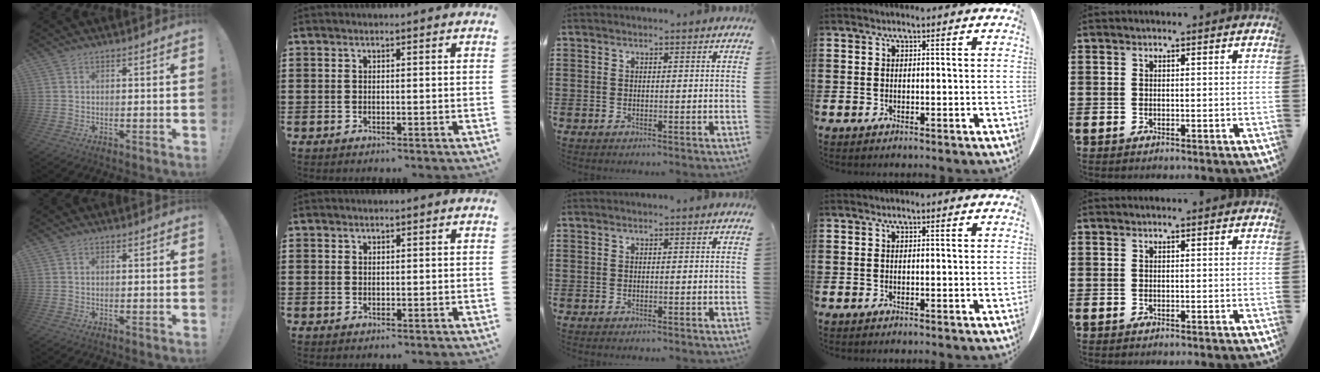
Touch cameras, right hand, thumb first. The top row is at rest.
{"thumb": {"total": 0.6, "force": [0.0, 0.4, 0.4], "torque": [0.000, -0.001, -0.002]}, "index": {"total": 0.5, "force": [0.4, 0.4, 0.1], "torque": [-0.003, 0.002, 0.008]}}